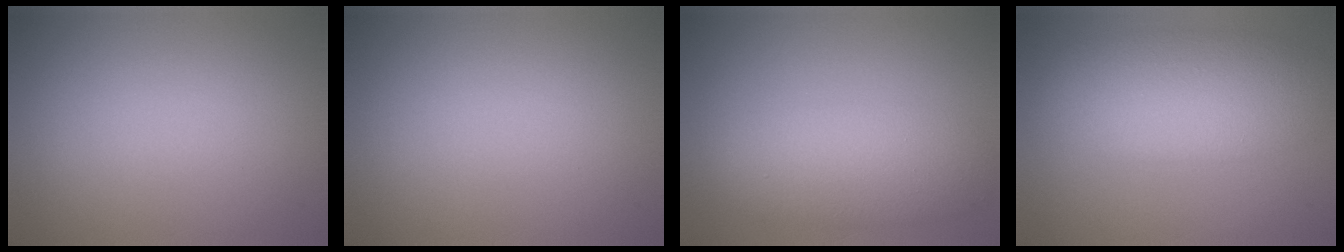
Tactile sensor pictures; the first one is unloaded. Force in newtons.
{"total": 0.0}
{"total": 5.1, "press": 5.1, "slide": 0.1}
{"total": 6.9, "press": 6.9, "slide": 0.4}